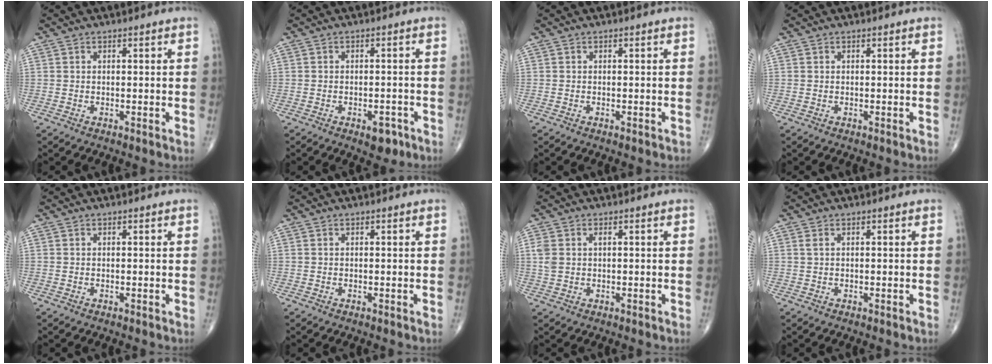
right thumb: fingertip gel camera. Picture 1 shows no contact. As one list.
[{"total": 3.9, "force": [-2.1, 2.1, 2.5], "torque": [-0.018, 0.009, -0.023]}, {"total": 1.0, "force": [-0.8, 0.3, 0.5], "torque": [-0.010, 0.003, -0.007]}, {"total": 0.0}, {"total": 0.0}, {"total": 0.0}, {"total": 3.3, "force": [0.7, 2.1, 2.4], "torque": [-0.071, 0.011, 0.019]}, {"total": 0.6, "force": [0.2, 0.1, 0.5], "torque": [-0.020, 0.006, 0.004]}]